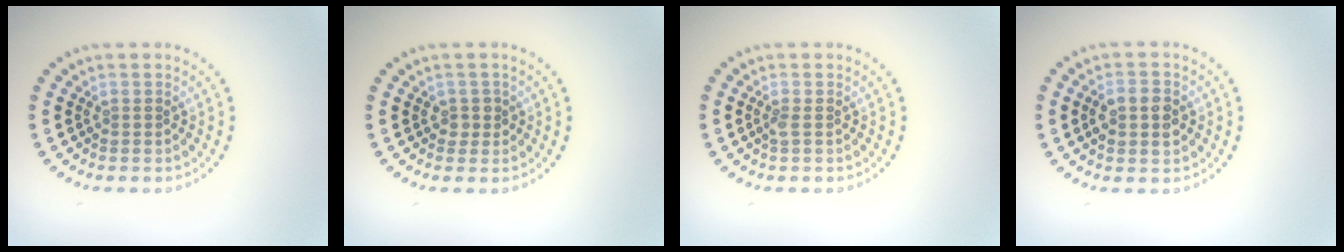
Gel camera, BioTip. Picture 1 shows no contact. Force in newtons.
{"total": 1.0, "press": 0.9, "slide": 0.5}
{"total": 0.6, "press": 0.5, "slide": 0.3}
{"total": 3.5, "press": 3.5, "slide": 0.1}